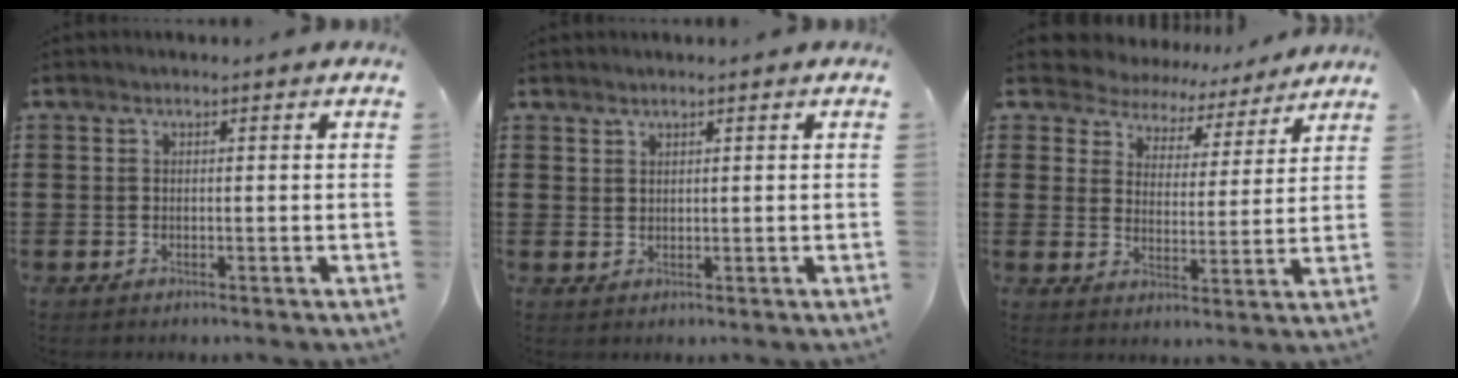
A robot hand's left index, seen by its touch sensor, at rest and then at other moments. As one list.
[{"total": 1.4, "force": [1.2, 0.6, 0.0], "torque": [-0.003, 0.001, 0.025]}, {"total": 6.3, "force": [6.1, 1.8, 0.2], "torque": [-0.041, -0.036, 0.108]}]